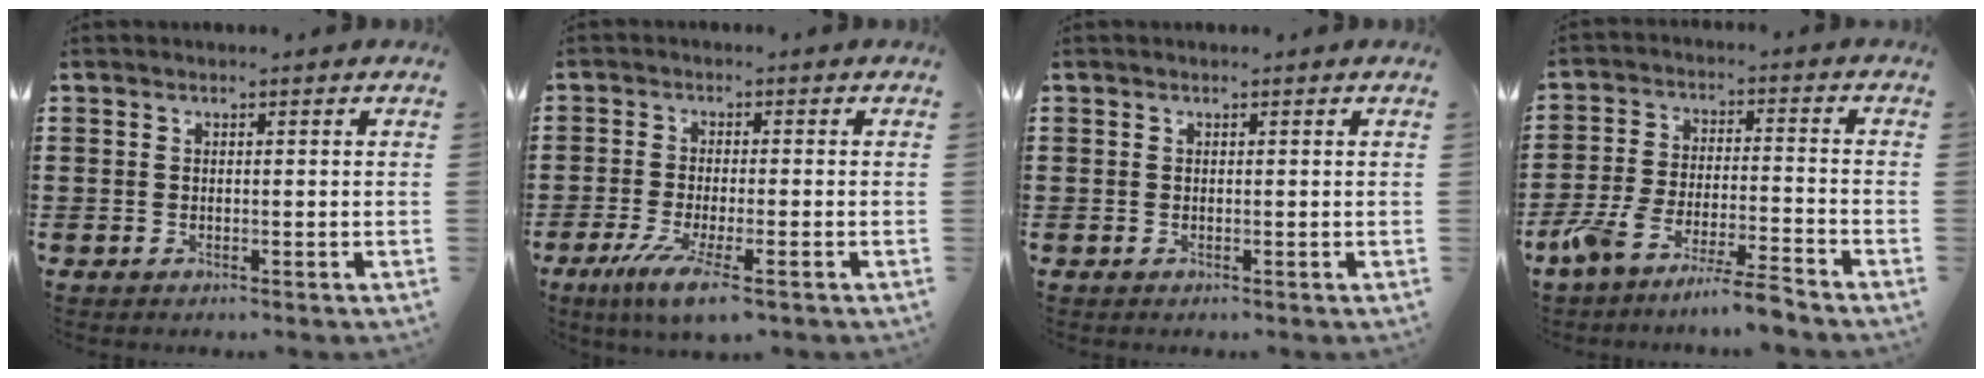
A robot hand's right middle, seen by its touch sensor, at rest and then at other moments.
{"total": 5.7, "force": [-3.2, 0.8, 4.7], "torque": [-0.103, -0.019, -0.057]}
{"total": 0.0}
{"total": 7.4, "force": [-6.8, -0.5, 2.8], "torque": [-0.065, -0.013, -0.135]}